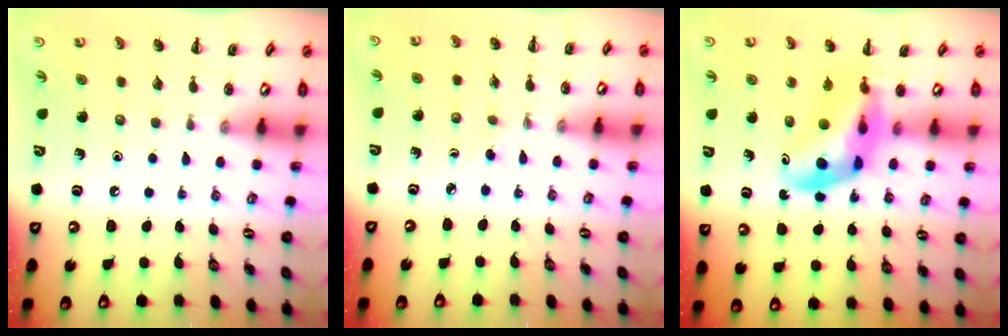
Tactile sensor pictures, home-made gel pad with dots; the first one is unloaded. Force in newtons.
{"total": 1.7, "press": 1.5, "slide": 0.8}
{"total": 11.3, "press": 10.6, "slide": 3.7}